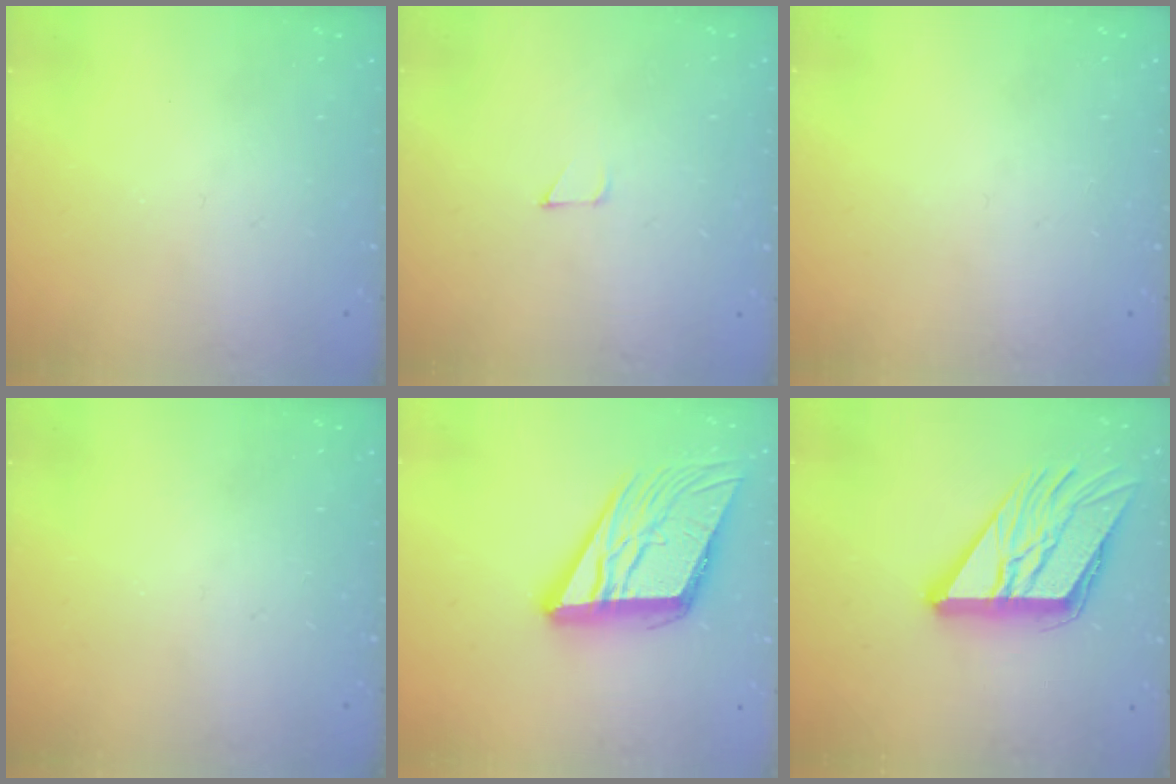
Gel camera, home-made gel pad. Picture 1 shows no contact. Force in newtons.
{"total": 2.7, "press": 2.7, "slide": 0.2}
{"total": 0.0}
{"total": 0.0}
{"total": 20.0, "press": 19.7, "slide": 3.6}
{"total": 18.0, "press": 17.9, "slide": 2.5}